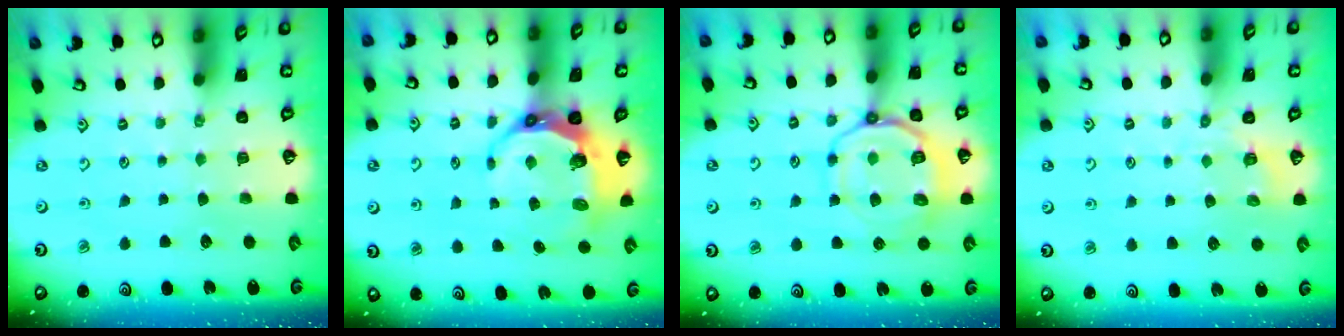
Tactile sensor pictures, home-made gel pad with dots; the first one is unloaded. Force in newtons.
{"total": 9.6, "press": 8.7, "slide": 4.1}
{"total": 11.9, "press": 11.8, "slide": 1.0}
{"total": 2.3, "press": 1.5, "slide": 1.7}